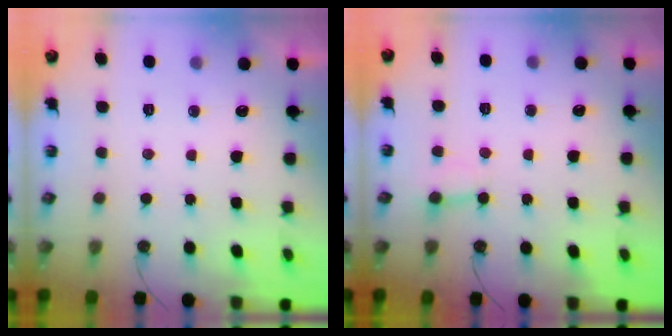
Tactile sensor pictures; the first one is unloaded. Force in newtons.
{"total": 2.8, "press": 2.8, "slide": 0.3}